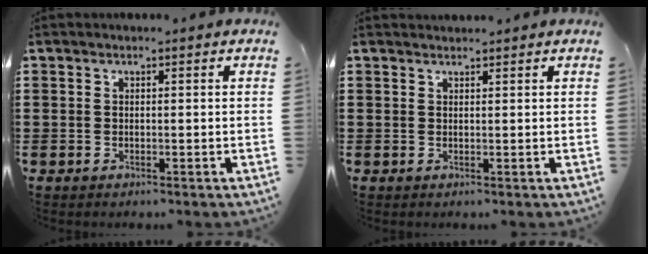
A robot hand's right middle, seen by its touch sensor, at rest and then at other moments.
{"total": 1.0, "force": [1.0, 0.0, -0.1], "torque": [-0.002, -0.004, 0.020]}